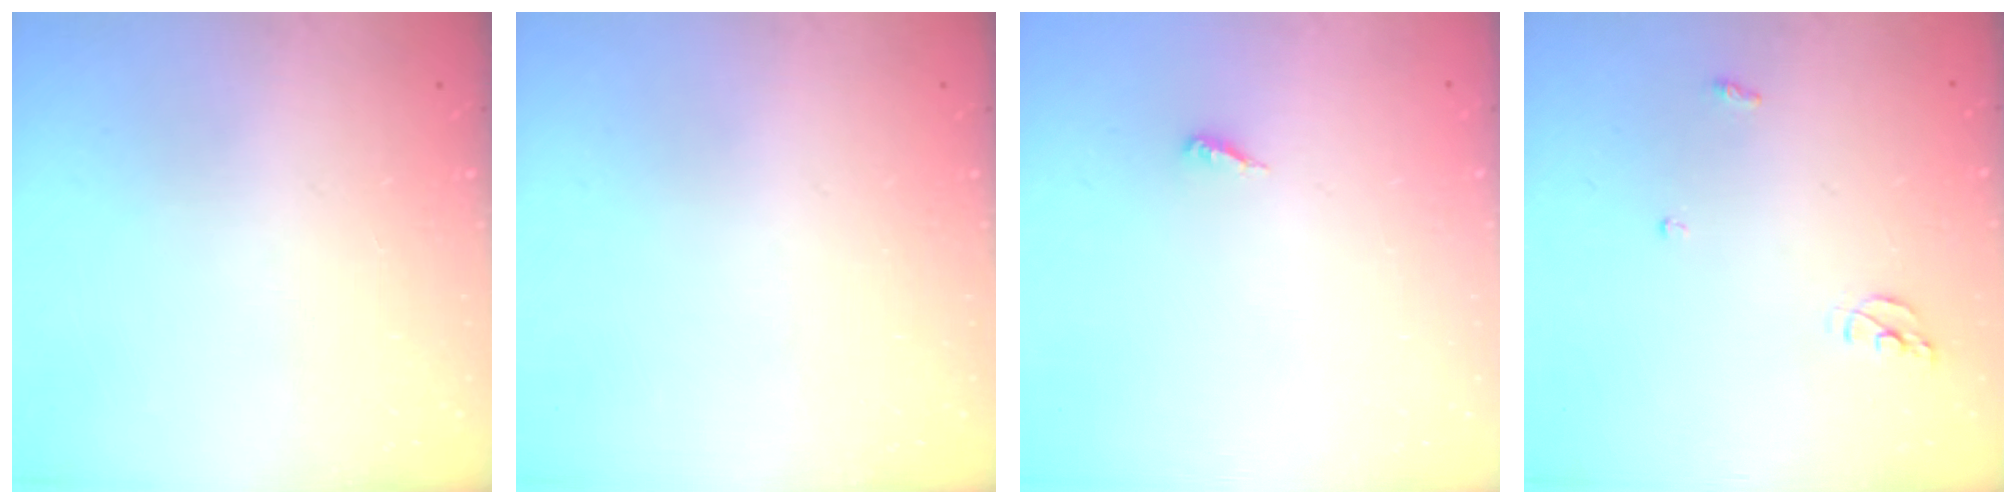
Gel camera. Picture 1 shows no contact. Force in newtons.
{"total": 0.0}
{"total": 3.0, "press": 3.0, "slide": 0.2}
{"total": 5.5, "press": 5.5, "slide": 0.2}